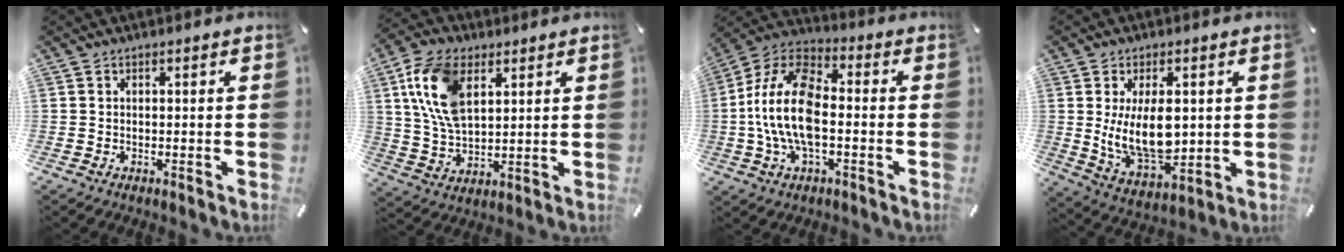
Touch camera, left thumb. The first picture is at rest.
{"total": 13.5, "force": [5.6, 8.1, 9.2], "torque": [-0.220, -0.001, 0.102]}
{"total": 16.0, "force": [-2.1, 8.6, 13.3], "torque": [-0.286, 0.006, -0.043]}
{"total": 14.4, "force": [1.6, 8.1, 11.8], "torque": [-0.225, -0.021, 0.027]}